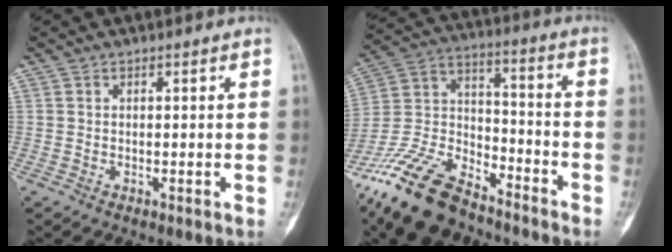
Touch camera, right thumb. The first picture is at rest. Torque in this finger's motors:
{"motor_torque": [2.30, 0.11, 1.45, -1.30, 0.17]}